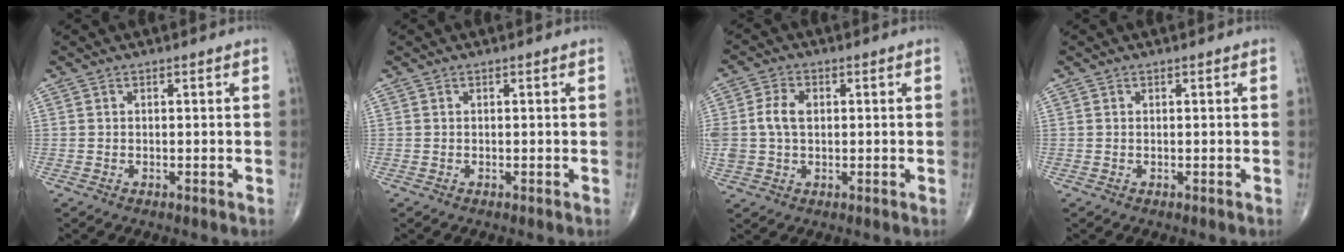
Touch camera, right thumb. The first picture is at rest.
{"total": 0.0}
{"total": 6.6, "force": [0.6, 4.5, 4.7], "torque": [-0.105, 0.014, 0.014]}
{"total": 0.0}